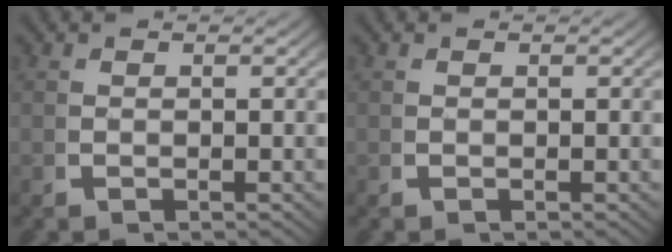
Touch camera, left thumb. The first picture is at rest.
{"total": 0.0}